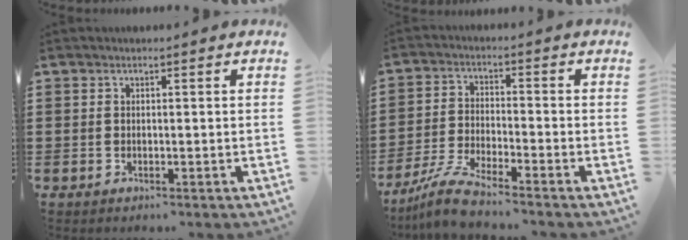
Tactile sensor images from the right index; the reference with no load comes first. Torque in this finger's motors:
{"motor_torque": [1.10, 1.04, 0.20, 0.03]}